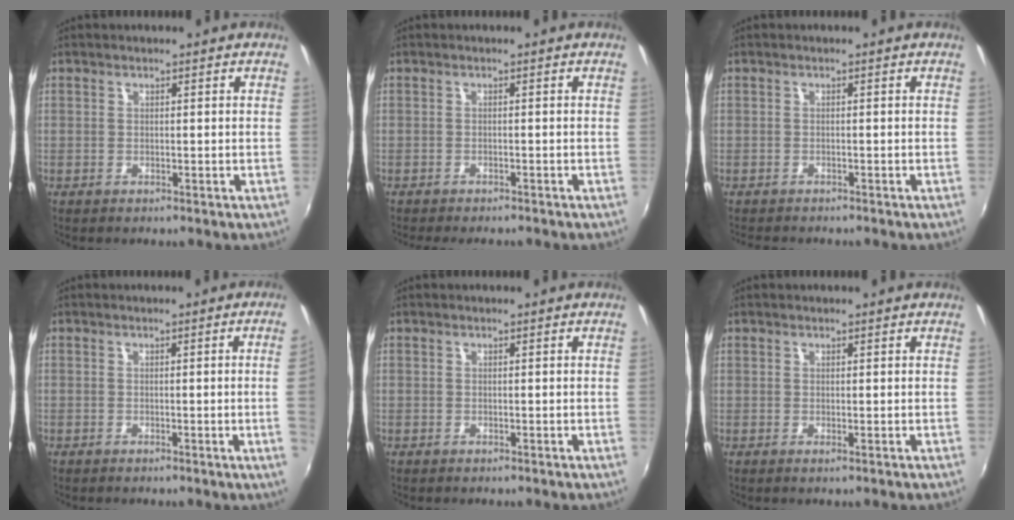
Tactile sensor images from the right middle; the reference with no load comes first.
{"total": 3.9, "force": [-3.5, 0.9, 1.6], "torque": [-0.036, -0.016, -0.053]}
{"total": 2.2, "force": [-2.0, 0.6, 0.4], "torque": [-0.018, -0.007, -0.036]}
{"total": 2.8, "force": [0.0, -1.7, 2.2], "torque": [-0.042, -0.011, 0.008]}
{"total": 0.0}
{"total": 0.0}